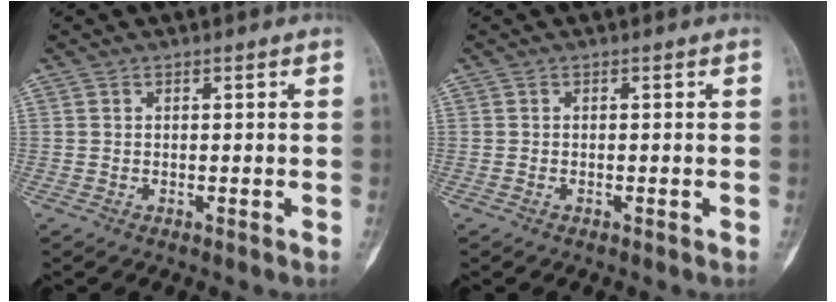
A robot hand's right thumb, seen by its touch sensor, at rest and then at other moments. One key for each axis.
{"total": 0.0}